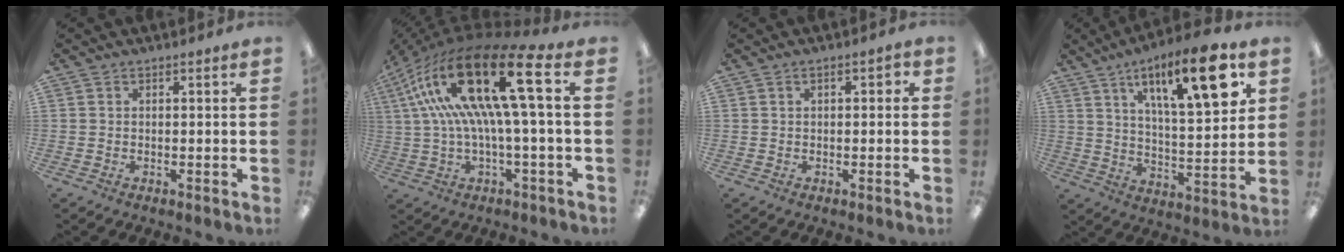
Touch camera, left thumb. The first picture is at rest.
{"total": 25.8, "force": [6.5, 7.9, 23.6], "torque": [-0.457, -0.027, 0.100]}
{"total": 2.2, "force": [0.2, 1.3, 1.8], "torque": [-0.026, 0.004, 0.002]}
{"total": 19.6, "force": [10.2, 6.0, 15.7], "torque": [-0.228, -0.049, 0.154]}